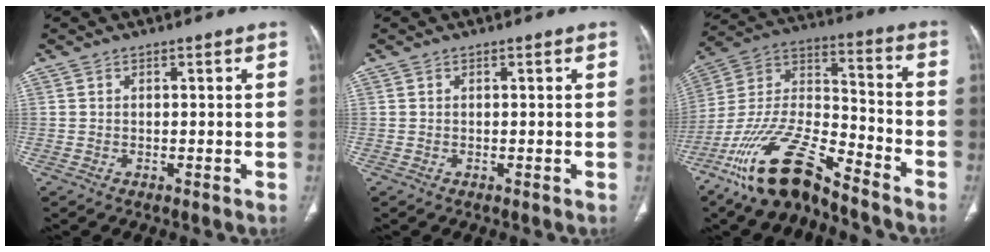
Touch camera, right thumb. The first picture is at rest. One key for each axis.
{"total": 0.0}
{"total": 18.3, "fx": -13.5, "fy": 5.1, "fz": 11.2, "tx": -0.218, "ty": 0.077, "tz": -0.253}